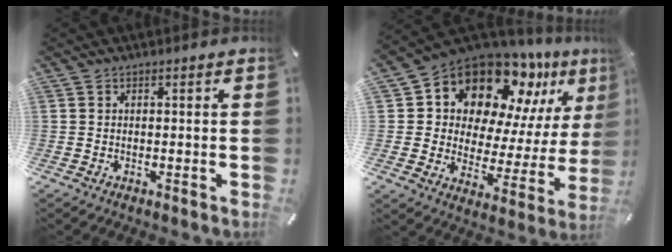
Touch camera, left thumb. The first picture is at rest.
{"total": 16.0, "force": [12.9, 7.7, 5.6], "torque": [-0.107, -0.119, 0.224]}